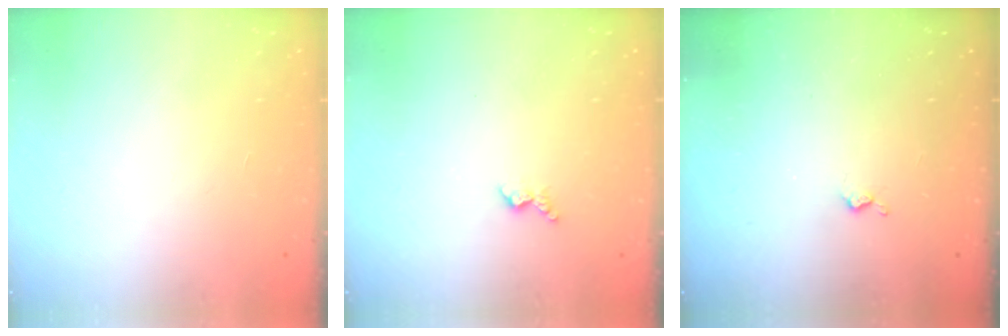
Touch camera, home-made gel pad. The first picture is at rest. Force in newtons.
{"total": 3.8, "press": 3.7, "slide": 0.6}
{"total": 3.0, "press": 2.9, "slide": 0.4}